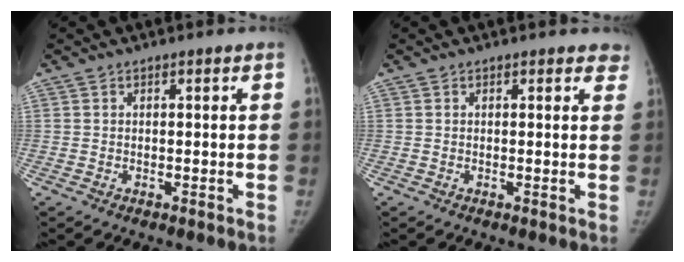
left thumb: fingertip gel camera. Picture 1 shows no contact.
{"total": 2.4, "force": [2.0, 1.1, 0.6], "torque": [0.020, -0.006, 0.008]}